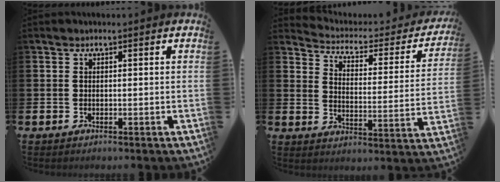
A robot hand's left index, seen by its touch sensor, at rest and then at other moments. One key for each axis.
{"total": 3.9, "fx": 3.3, "fy": 1.8, "fz": 1.1, "tx": -0.051, "ty": -0.031, "tz": 0.048}